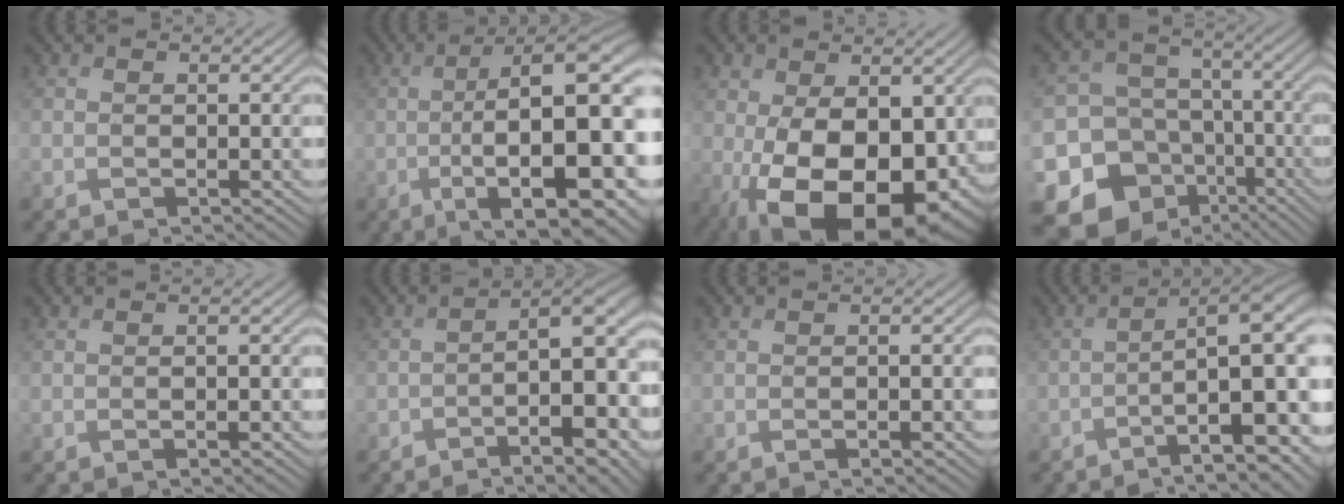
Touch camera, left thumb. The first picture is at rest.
{"total": 18.1, "force": [-3.6, 5.9, 16.7], "torque": [-0.236, -0.016, -0.044]}
{"total": 17.3, "force": [-4.0, 9.9, 13.6], "torque": [-0.220, -0.042, -0.046]}
{"total": 18.9, "force": [-9.8, 15.3, 5.2], "torque": [-0.164, -0.049, -0.143]}
{"total": 1.7, "force": [-0.3, 0.2, 1.6], "torque": [-0.028, 0.000, -0.005]}
{"total": 12.6, "force": [-4.6, 4.2, 10.9], "torque": [-0.137, 0.003, -0.062]}
{"total": 2.0, "force": [-0.3, 0.3, 1.9], "torque": [-0.033, 0.001, -0.007]}
{"total": 13.2, "force": [-4.3, 3.9, 11.8], "torque": [-0.147, 0.004, -0.060]}